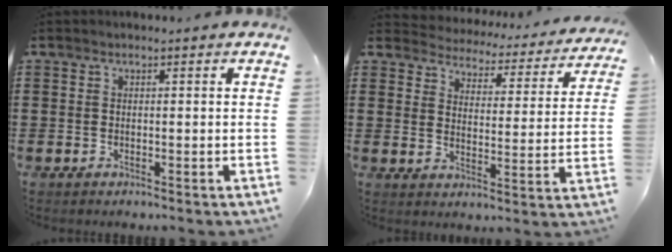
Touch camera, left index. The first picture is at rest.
{"total": 3.0, "force": [3.0, 0.3, -0.3], "torque": [-0.018, -0.031, 0.044]}